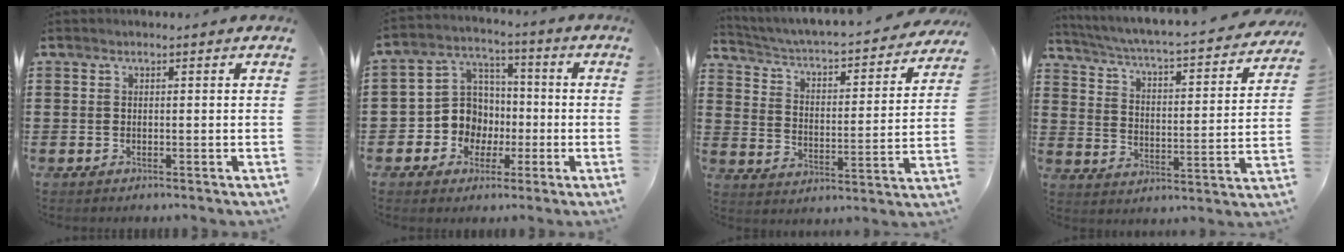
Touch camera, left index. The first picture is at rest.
{"total": 9.2, "force": [-1.6, 8.7, 2.5], "torque": [-0.100, 0.007, -0.029]}
{"total": 2.8, "force": [2.4, 0.2, 1.3], "torque": [-0.041, -0.034, 0.029]}
{"total": 3.3, "force": [2.8, -0.2, 1.7], "torque": [-0.051, -0.036, 0.036]}